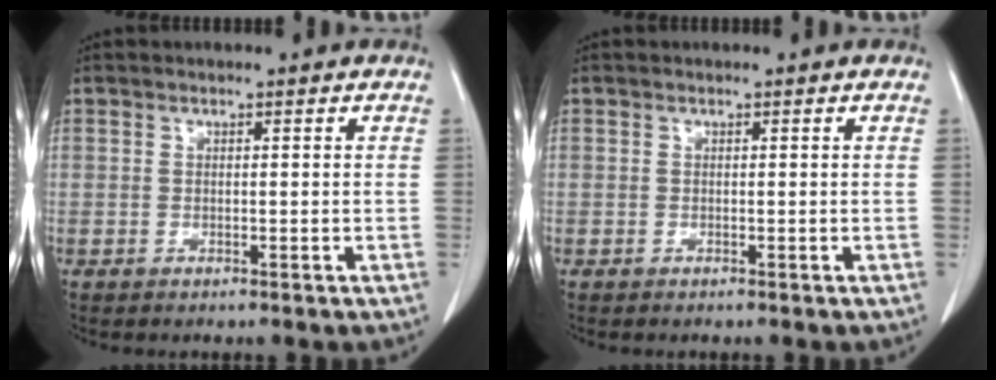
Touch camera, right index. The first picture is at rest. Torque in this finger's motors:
{"motor_torque": [-0.05, 0.02, -0.01, 0.00]}